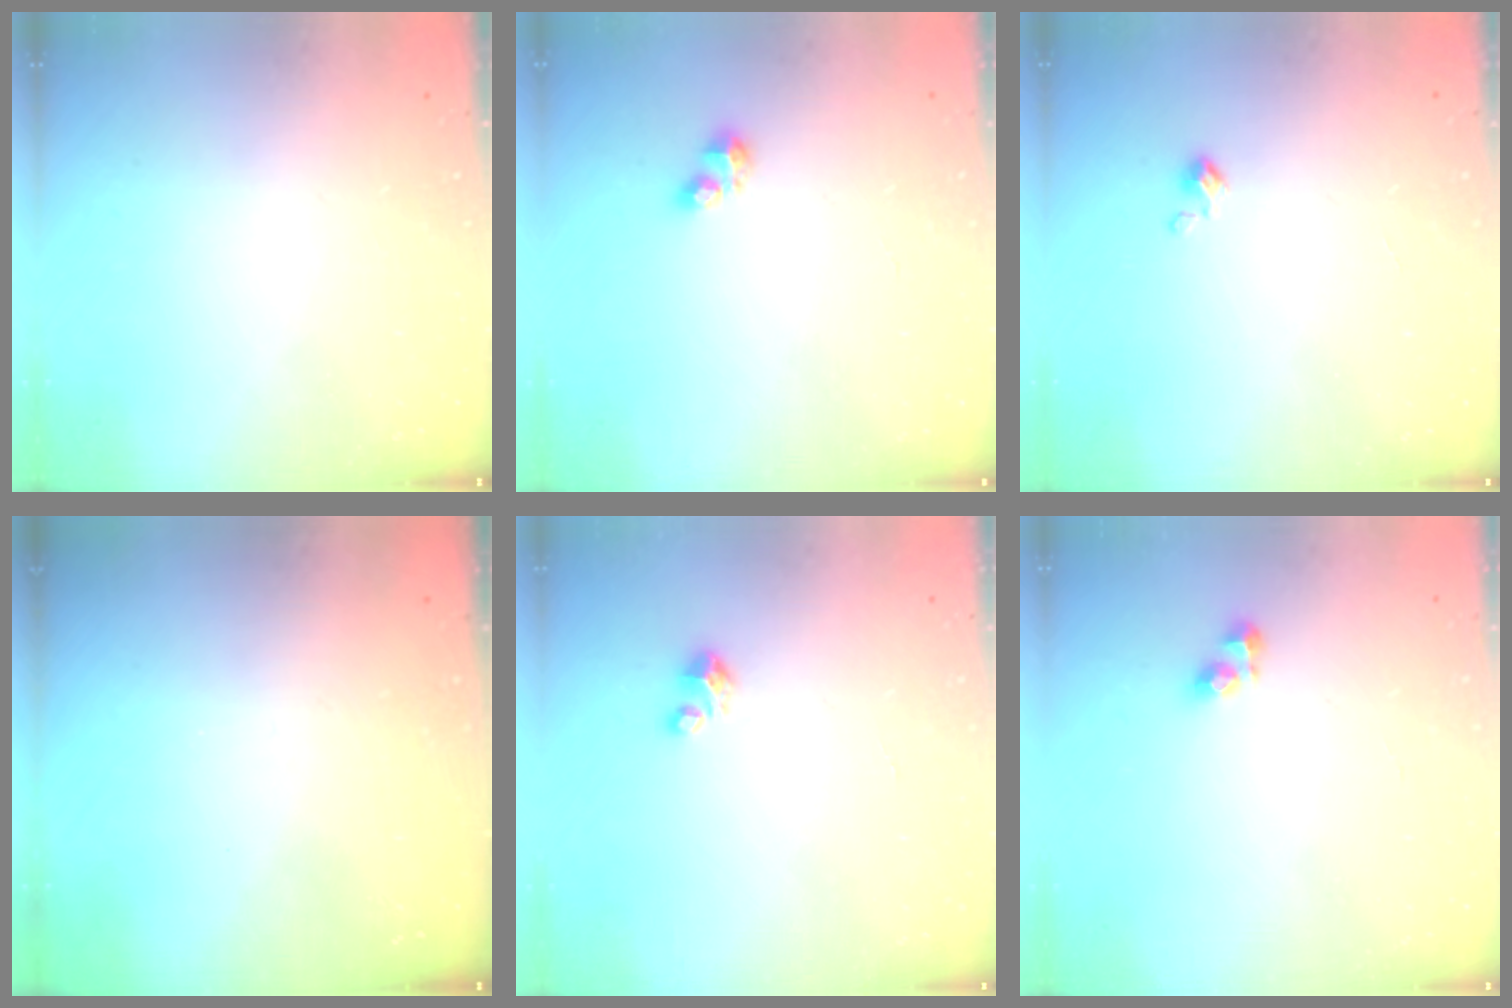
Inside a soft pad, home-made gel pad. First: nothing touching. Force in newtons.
{"total": 3.6, "press": 3.6, "slide": 0.5}
{"total": 1.1, "press": 1.1, "slide": 0.2}
{"total": 0.0}
{"total": 3.2, "press": 3.2, "slide": 0.2}
{"total": 5.0, "press": 4.9, "slide": 0.6}